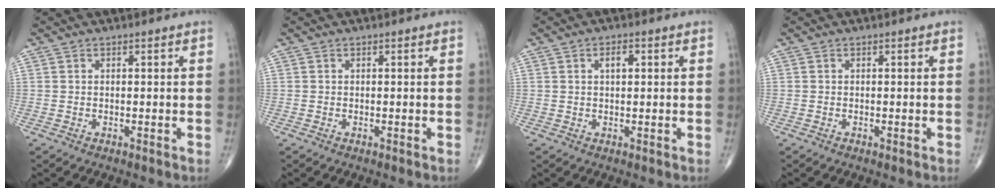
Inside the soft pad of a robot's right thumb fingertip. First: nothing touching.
{"total": 0.0}
{"total": 2.5, "force": [0.8, 1.2, 2.1], "torque": [-0.033, 0.001, 0.012]}
{"total": 0.0}